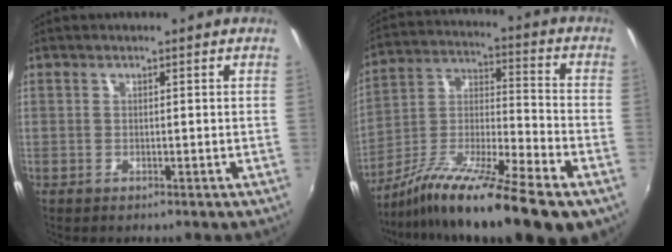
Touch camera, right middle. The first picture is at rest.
{"total": 21.2, "force": [-13.7, 3.1, 15.8], "torque": [-0.268, -0.028, -0.244]}